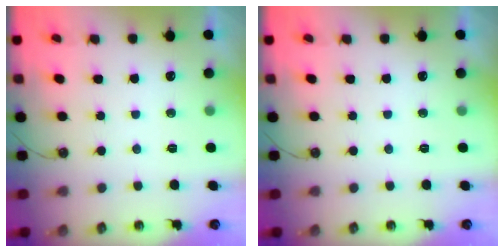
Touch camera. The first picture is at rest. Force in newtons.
{"total": 0.0}